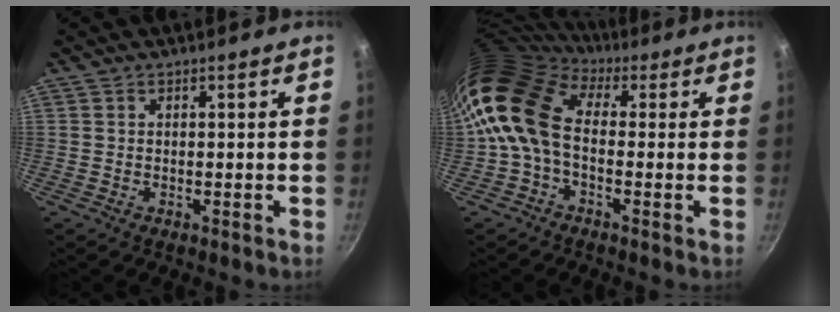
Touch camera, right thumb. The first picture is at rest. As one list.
[{"total": 12.3, "force": [0.1, 8.4, 9.1], "torque": [-0.162, 0.029, -0.022]}]